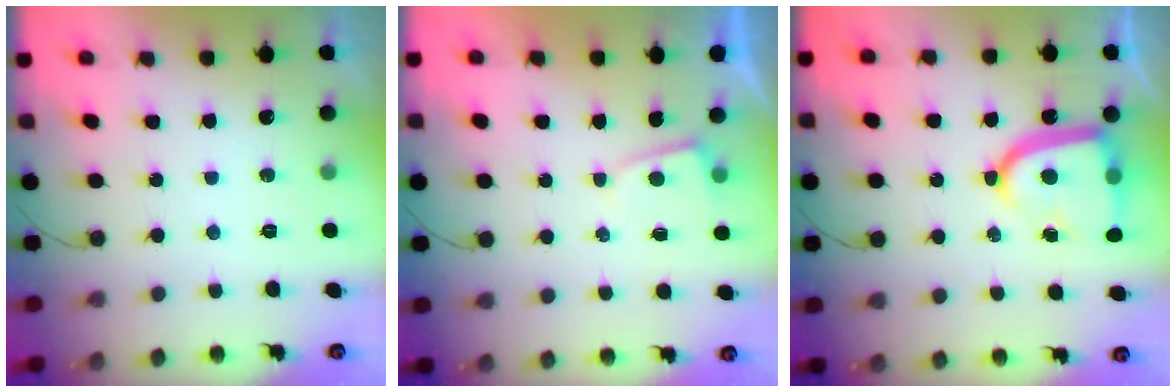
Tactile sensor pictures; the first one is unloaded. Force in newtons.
{"total": 2.0, "press": 2.0, "slide": 0.3}
{"total": 15.9, "press": 15.9, "slide": 1.5}